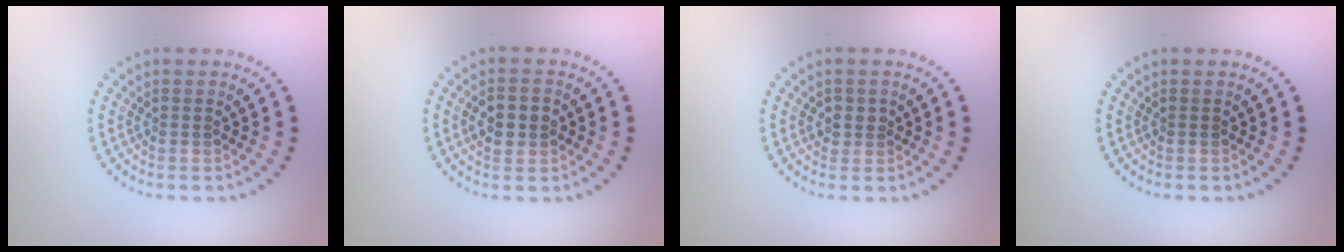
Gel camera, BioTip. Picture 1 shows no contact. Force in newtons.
{"total": 2.7, "press": 2.7, "slide": 0.2}
{"total": 1.4, "press": 1.2, "slide": 0.7}
{"total": 0.0}